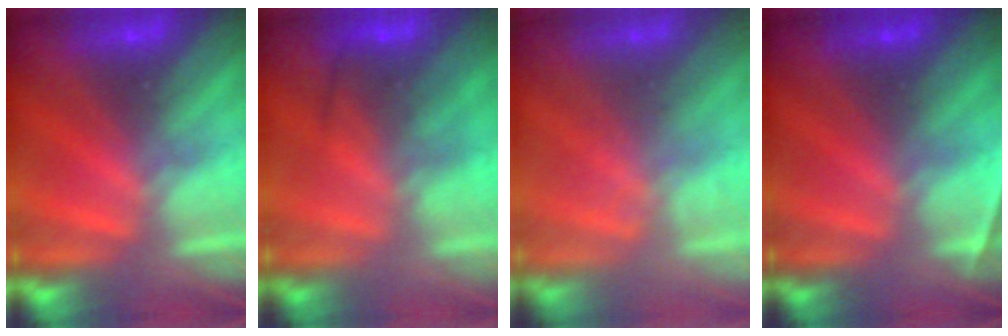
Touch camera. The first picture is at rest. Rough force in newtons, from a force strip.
{"total": 2.4}
{"total": 1.7}
{"total": 2.3}